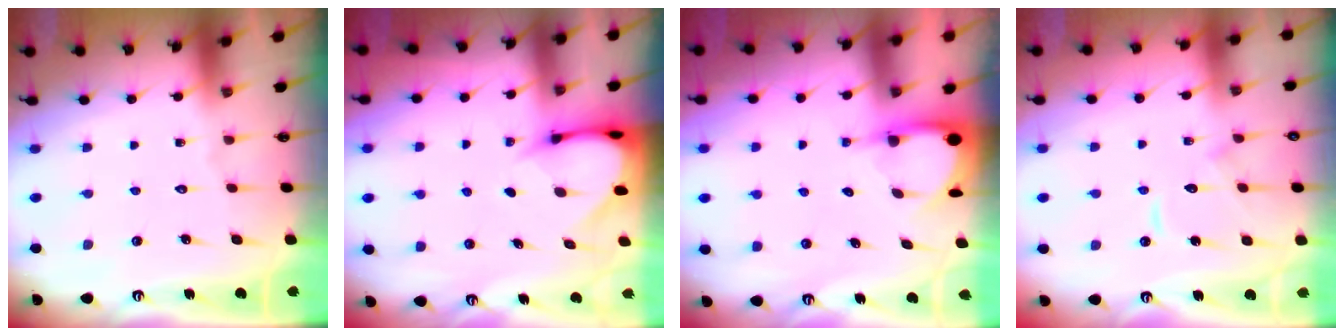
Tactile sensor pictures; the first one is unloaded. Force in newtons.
{"total": 3.7, "press": 3.7, "slide": 0.2}
{"total": 3.4, "press": 3.4, "slide": 0.3}
{"total": 8.6, "press": 8.5, "slide": 0.7}